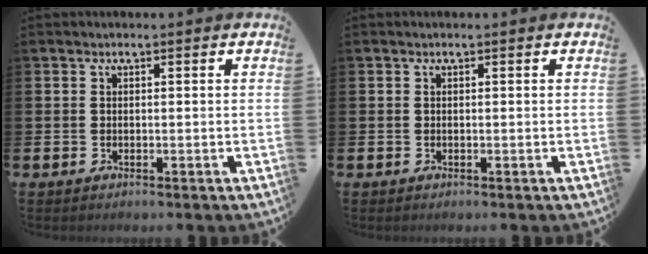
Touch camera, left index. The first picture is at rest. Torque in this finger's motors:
{"motor_torque": [-0.06, 0.00, -0.01, 0.00]}